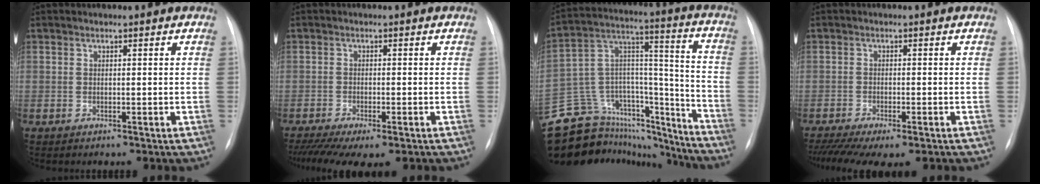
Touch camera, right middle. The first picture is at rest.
{"total": 9.4, "force": [-6.8, 2.3, 6.0], "torque": [-0.101, -0.014, -0.105]}
{"total": 29.1, "force": [-25.6, 10.6, 8.9], "torque": [-0.186, 0.053, -0.387]}
{"total": 9.6, "force": [-7.2, 2.2, 5.9], "torque": [-0.097, -0.012, -0.109]}